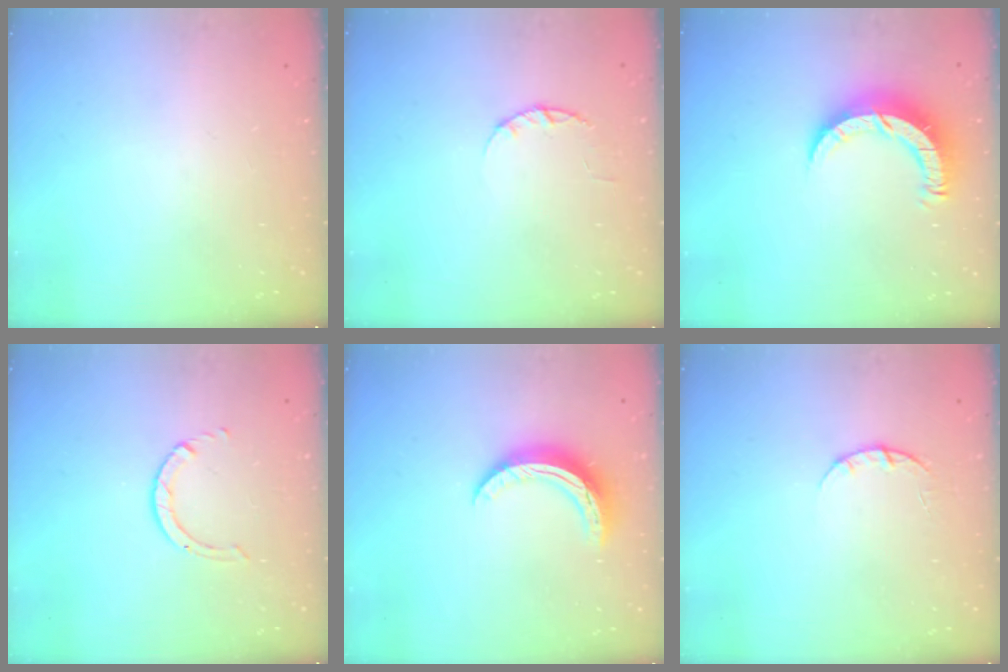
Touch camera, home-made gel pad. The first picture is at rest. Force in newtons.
{"total": 2.4, "press": 2.3, "slide": 0.4}
{"total": 9.4, "press": 9.4, "slide": 0.7}
{"total": 1.7, "press": 1.7, "slide": 0.1}
{"total": 10.4, "press": 10.3, "slide": 0.5}
{"total": 2.3, "press": 2.3, "slide": 0.3}